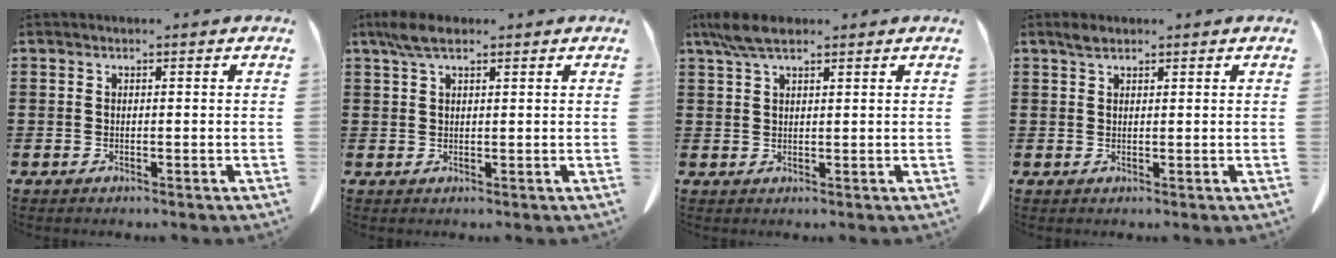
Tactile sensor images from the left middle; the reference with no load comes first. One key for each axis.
{"total": 3.5, "fx": 2.1, "fy": 1.2, "fz": 2.5, "tx": -0.056, "ty": 0.005, "tz": 0.037}
{"total": 4.5, "fx": 2.9, "fy": 1.3, "fz": 3.1, "tx": -0.068, "ty": 0.002, "tz": 0.054}
{"total": 1.5, "fx": 1.1, "fy": 0.7, "fz": 0.8, "tx": -0.019, "ty": 0.003, "tz": 0.021}